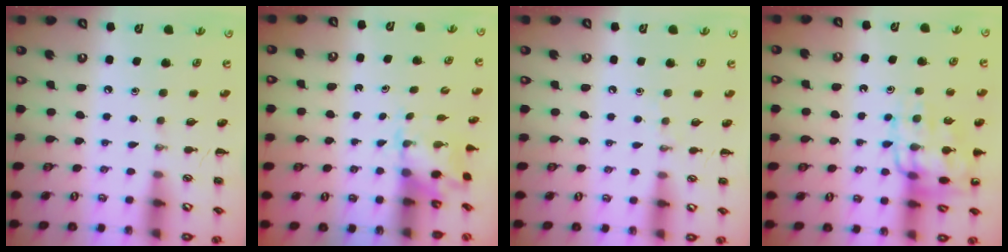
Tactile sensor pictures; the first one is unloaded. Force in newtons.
{"total": 2.3, "press": 2.3, "slide": 0.5}
{"total": 3.7, "press": 3.5, "slide": 1.1}
{"total": 15.0, "press": 14.9, "slide": 1.6}